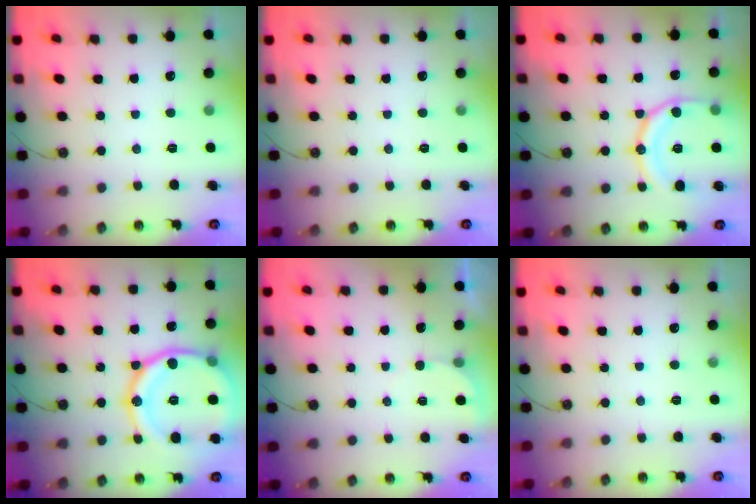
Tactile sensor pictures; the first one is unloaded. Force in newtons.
{"total": 0.0}
{"total": 15.0, "press": 14.9, "slide": 1.4}
{"total": 21.9, "press": 21.8, "slide": 2.3}
{"total": 1.6, "press": 1.6, "slide": 0.0}
{"total": 0.0}